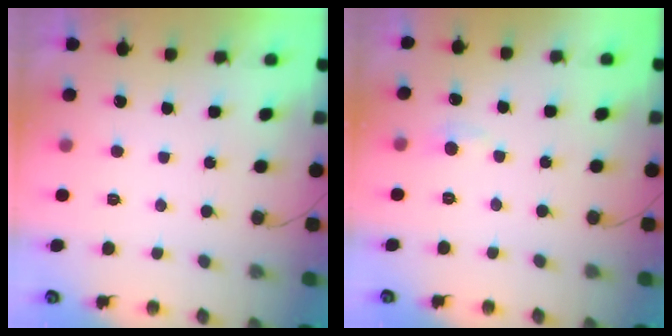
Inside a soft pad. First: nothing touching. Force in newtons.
{"total": 4.6, "press": 4.5, "slide": 0.7}